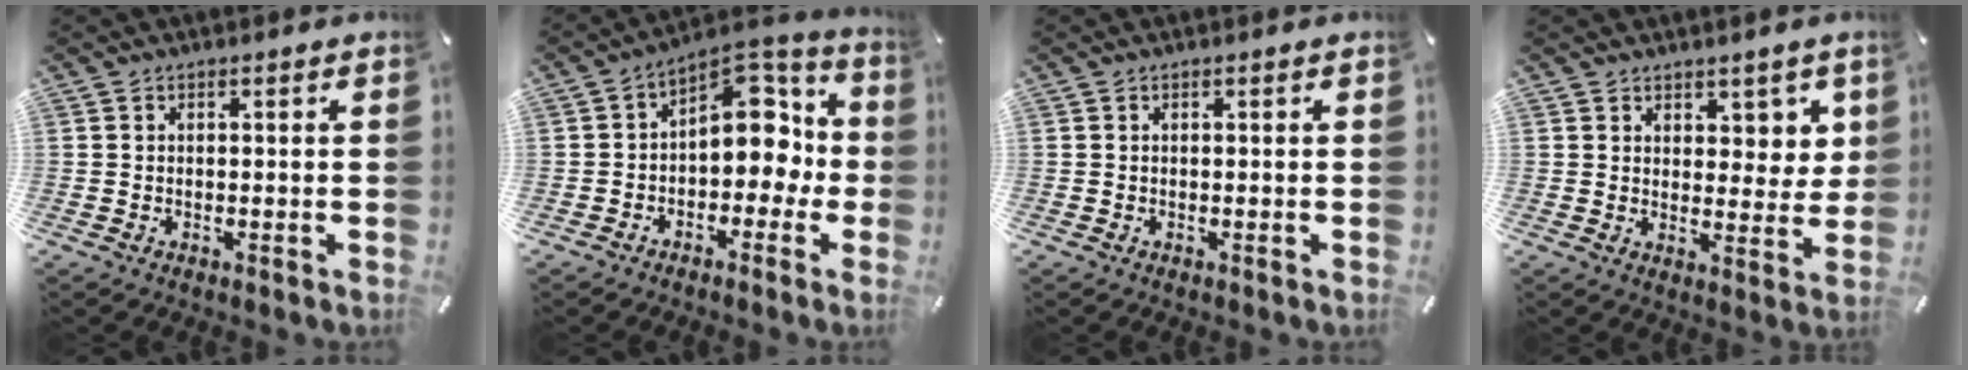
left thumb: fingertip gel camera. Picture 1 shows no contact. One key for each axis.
{"total": 11.3, "fx": 2.0, "fy": 8.3, "fz": 7.4, "tx": -0.085, "ty": -0.022, "tz": 0.036}
{"total": 0.0}
{"total": 5.7, "fx": 3.7, "fy": 3.9, "fz": 1.8, "tx": -0.003, "ty": -0.026, "tz": 0.061}